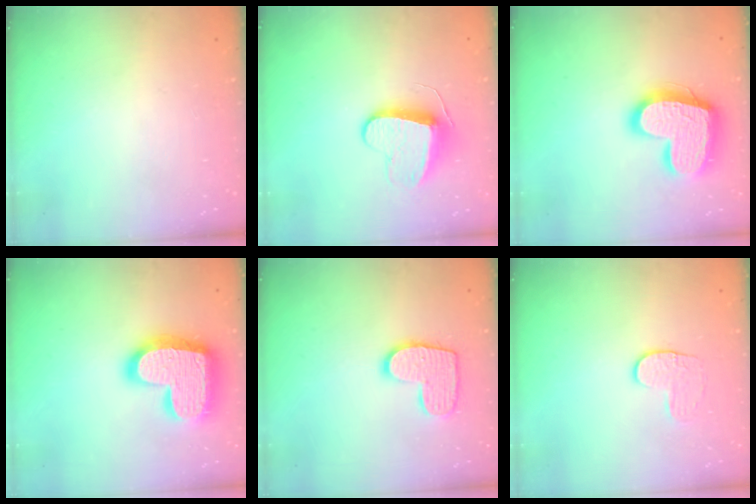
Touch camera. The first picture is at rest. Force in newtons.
{"total": 9.6, "press": 9.5, "slide": 0.6}
{"total": 18.3, "press": 18.2, "slide": 1.7}
{"total": 22.2, "press": 22.1, "slide": 1.5}
{"total": 10.8, "press": 10.8, "slide": 0.5}
{"total": 4.0, "press": 4.0, "slide": 0.4}